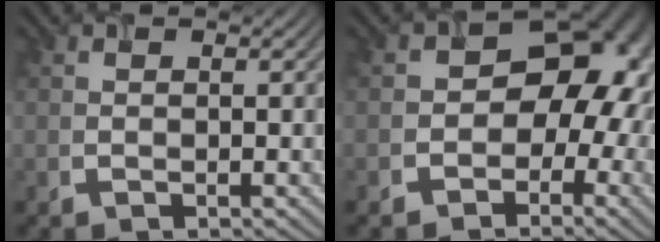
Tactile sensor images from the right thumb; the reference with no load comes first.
{"total": 9.5, "force": [-1.4, 7.5, 5.6], "torque": [-0.031, -0.005, -0.032]}